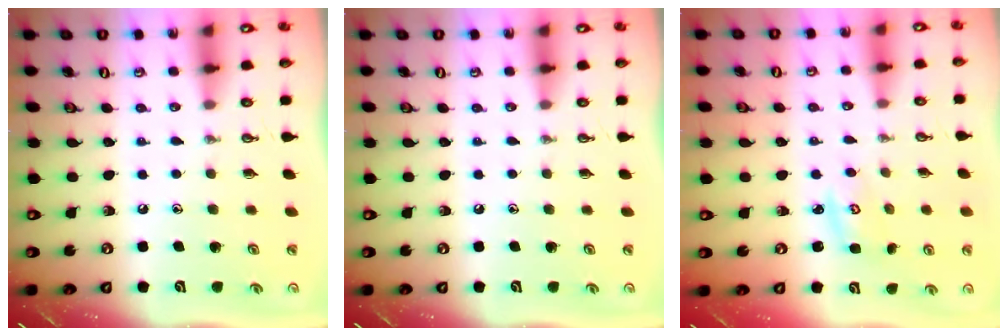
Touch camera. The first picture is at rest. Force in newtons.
{"total": 0.0}
{"total": 2.7, "press": 2.7, "slide": 0.1}